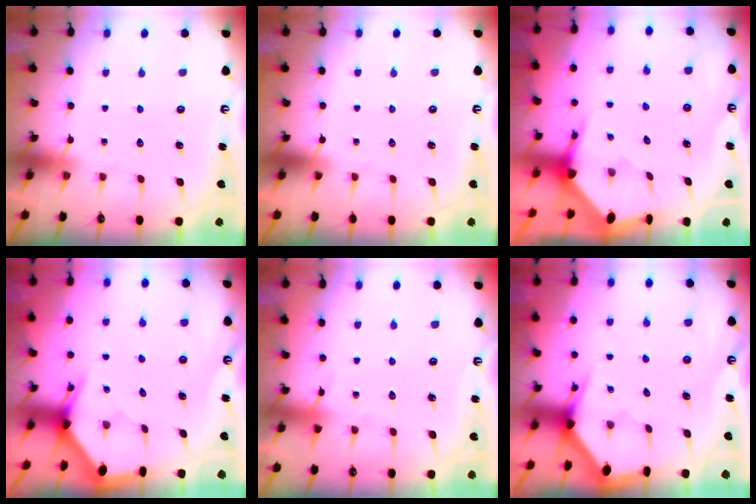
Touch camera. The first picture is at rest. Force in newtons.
{"total": 0.0}
{"total": 3.5, "press": 3.5, "slide": 0.5}
{"total": 2.9, "press": 2.9, "slide": 0.0}
{"total": 3.7, "press": 3.7, "slide": 0.5}
{"total": 3.0, "press": 3.0, "slide": 0.0}